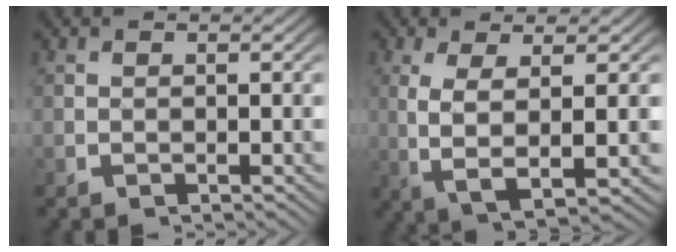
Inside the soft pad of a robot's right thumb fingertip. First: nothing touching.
{"total": 6.7, "force": [0.1, 2.9, 6.1], "torque": [-0.149, -0.028, 0.024]}